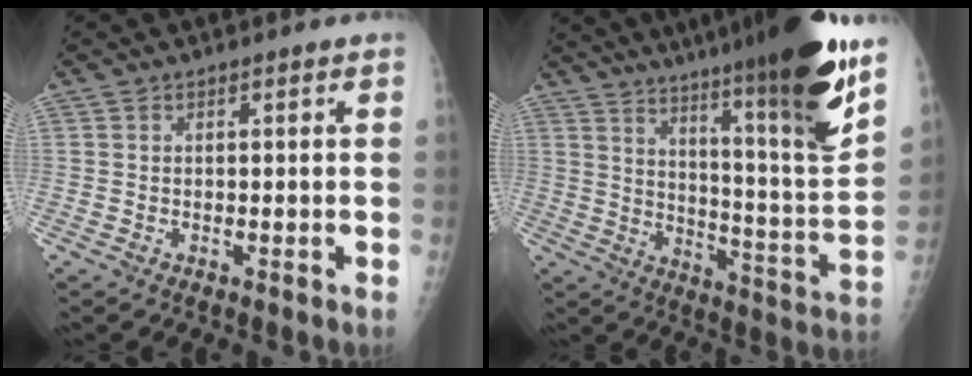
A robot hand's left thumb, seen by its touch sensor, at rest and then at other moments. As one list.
[{"total": 27.0, "force": [18.6, 2.0, 19.5], "torque": [-0.281, -0.093, 0.279]}]